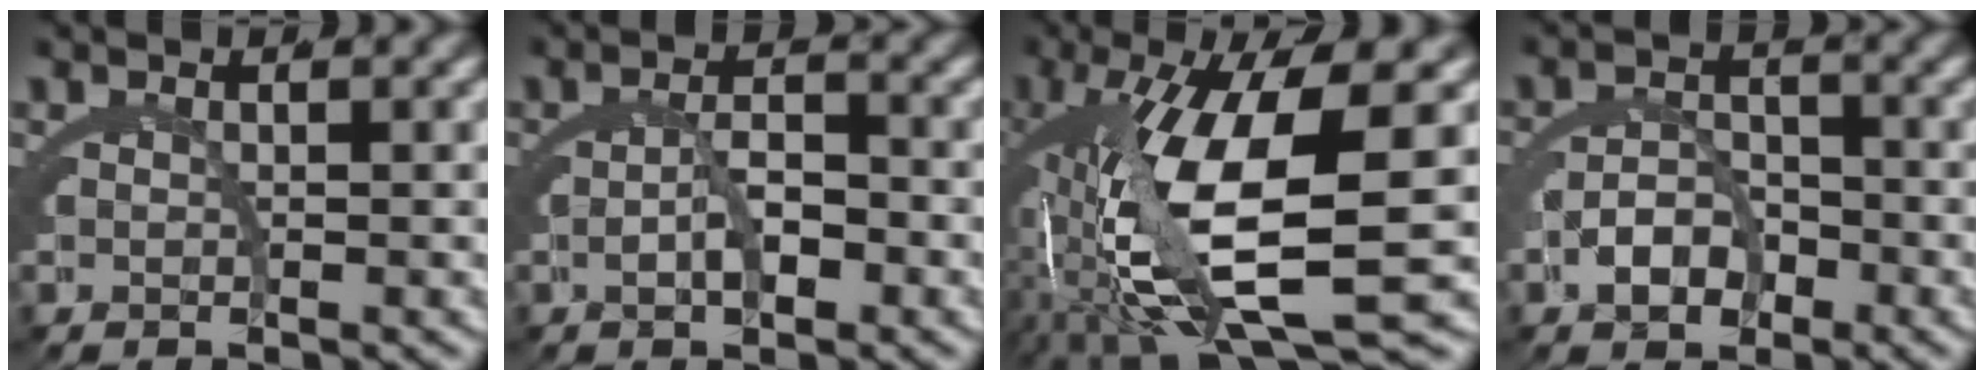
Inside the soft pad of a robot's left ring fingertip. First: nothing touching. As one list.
[{"total": 2.7, "force": [-1.1, 0.7, 2.3], "torque": [-0.032, -0.001, -0.018]}, {"total": 12.8, "force": [-3.0, 4.5, 11.6], "torque": [-0.238, -0.035, -0.015]}, {"total": 3.3, "force": [-1.8, 2.1, 1.8], "torque": [-0.021, -0.006, -0.030]}]